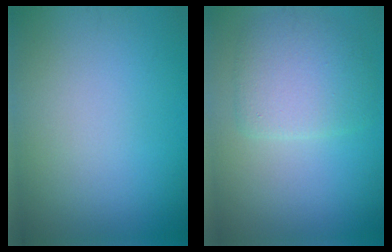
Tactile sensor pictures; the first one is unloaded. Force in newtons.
{"total": 4.6, "press": 4.6, "slide": 0.1}